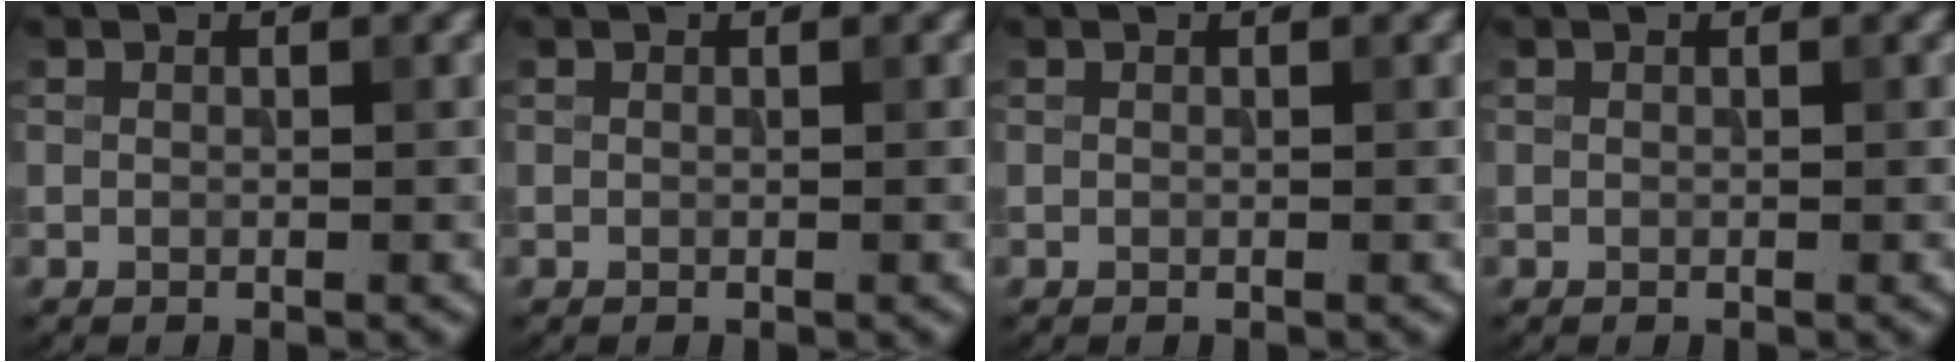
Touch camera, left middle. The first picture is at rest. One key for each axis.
{"total": 0.0}
{"total": 0.0}
{"total": 0.0}